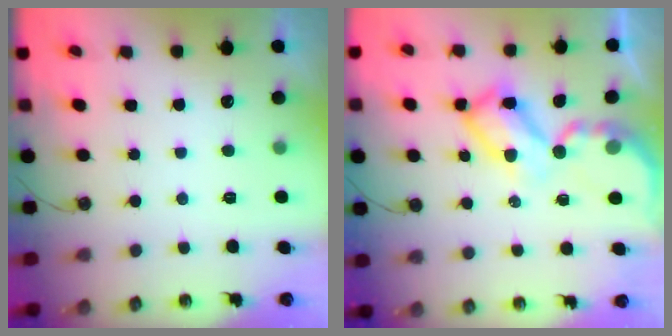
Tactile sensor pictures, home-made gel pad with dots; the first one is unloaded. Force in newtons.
{"total": 12.6, "press": 12.6, "slide": 1.2}